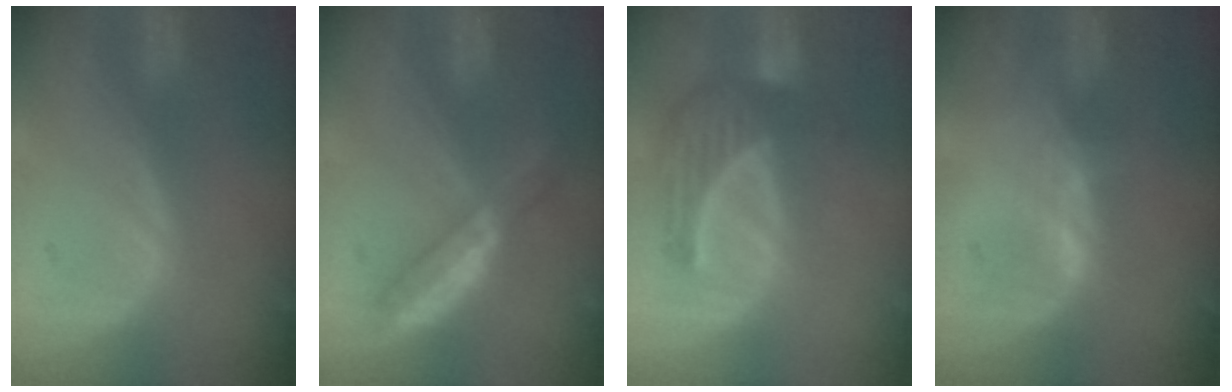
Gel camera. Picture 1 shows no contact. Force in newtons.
{"total": 5.3, "press": 4.6, "slide": 2.6}
{"total": 7.3, "press": 6.8, "slide": 2.7}
{"total": 1.6, "press": 1.5, "slide": 0.6}